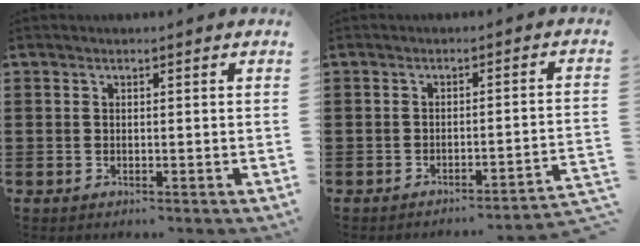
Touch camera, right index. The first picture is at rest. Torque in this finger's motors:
{"motor_torque": [-1.46, 0.68, -1.05, -0.19]}